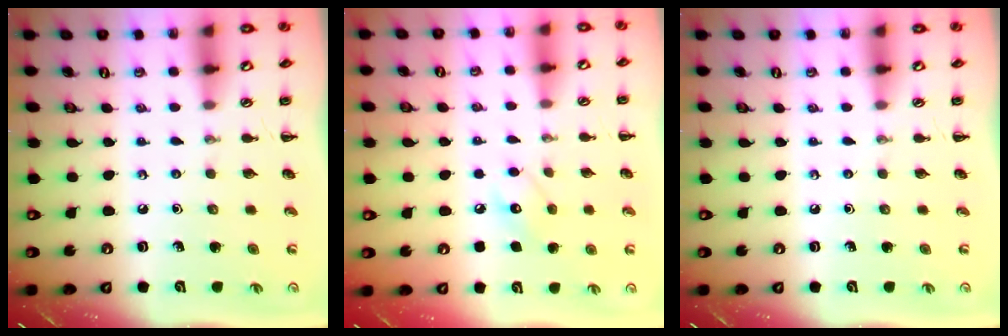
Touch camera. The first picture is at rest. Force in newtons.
{"total": 6.8, "press": 6.7, "slide": 1.1}
{"total": 0.0}